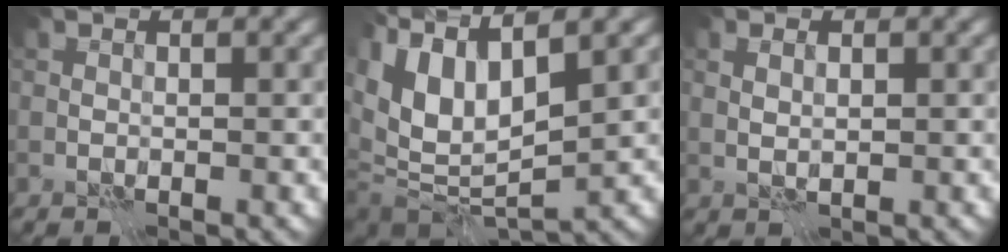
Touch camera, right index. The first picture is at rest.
{"total": 11.0, "force": [2.6, 5.2, 9.3], "torque": [-0.196, 0.009, 0.051]}
{"total": 1.3, "force": [0.5, 0.5, 1.0], "torque": [-0.020, 0.002, 0.013]}